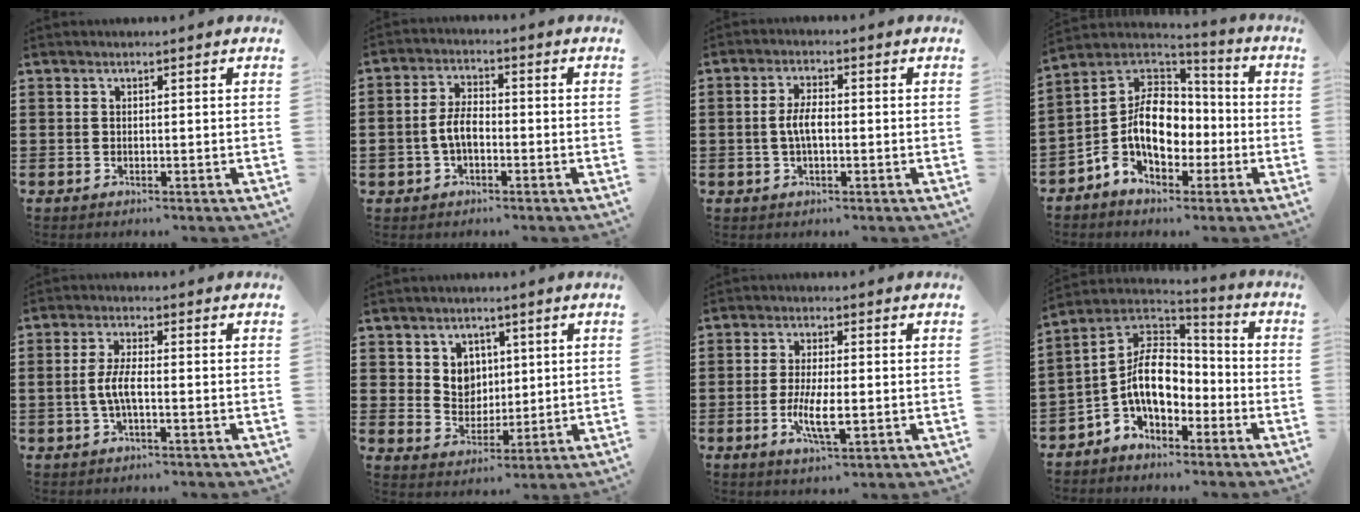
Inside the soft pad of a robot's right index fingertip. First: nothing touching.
{"total": 4.6, "force": [-1.2, 2.8, 3.5], "torque": [-0.080, 0.004, -0.026]}
{"total": 4.0, "force": [-0.5, 1.6, 3.6], "torque": [-0.081, -0.002, -0.014]}
{"total": 11.2, "force": [-2.5, 7.7, 7.7], "torque": [-0.173, -0.001, -0.052]}
{"total": 4.2, "force": [-0.8, 1.3, 3.9], "torque": [-0.093, -0.002, -0.023]}
{"total": 4.9, "force": [1.9, 4.4, 1.1], "torque": [-0.037, 0.006, 0.032]}
{"total": 6.4, "force": [-1.4, 1.8, 6.0], "torque": [-0.121, -0.007, -0.028]}
{"total": 10.2, "force": [-2.3, 6.2, 7.8], "torque": [-0.187, -0.004, -0.053]}